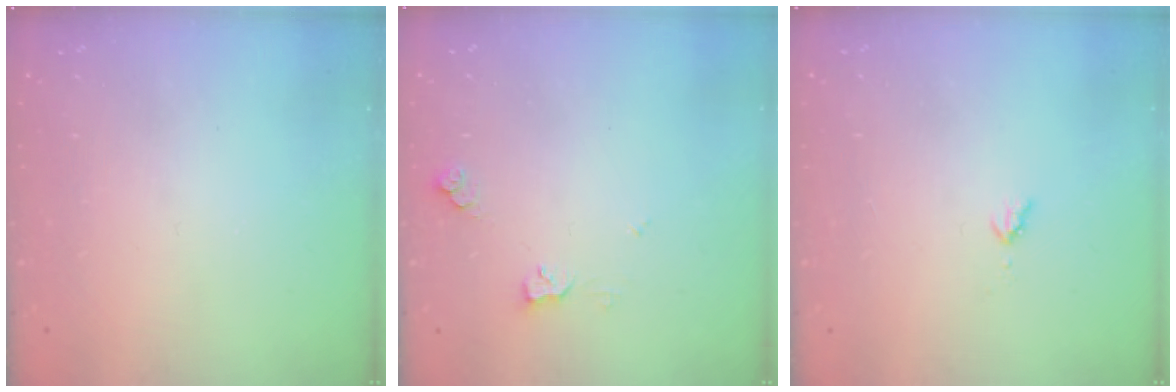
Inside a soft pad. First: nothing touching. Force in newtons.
{"total": 5.7, "press": 5.6, "slide": 0.9}
{"total": 2.8, "press": 2.8, "slide": 0.4}